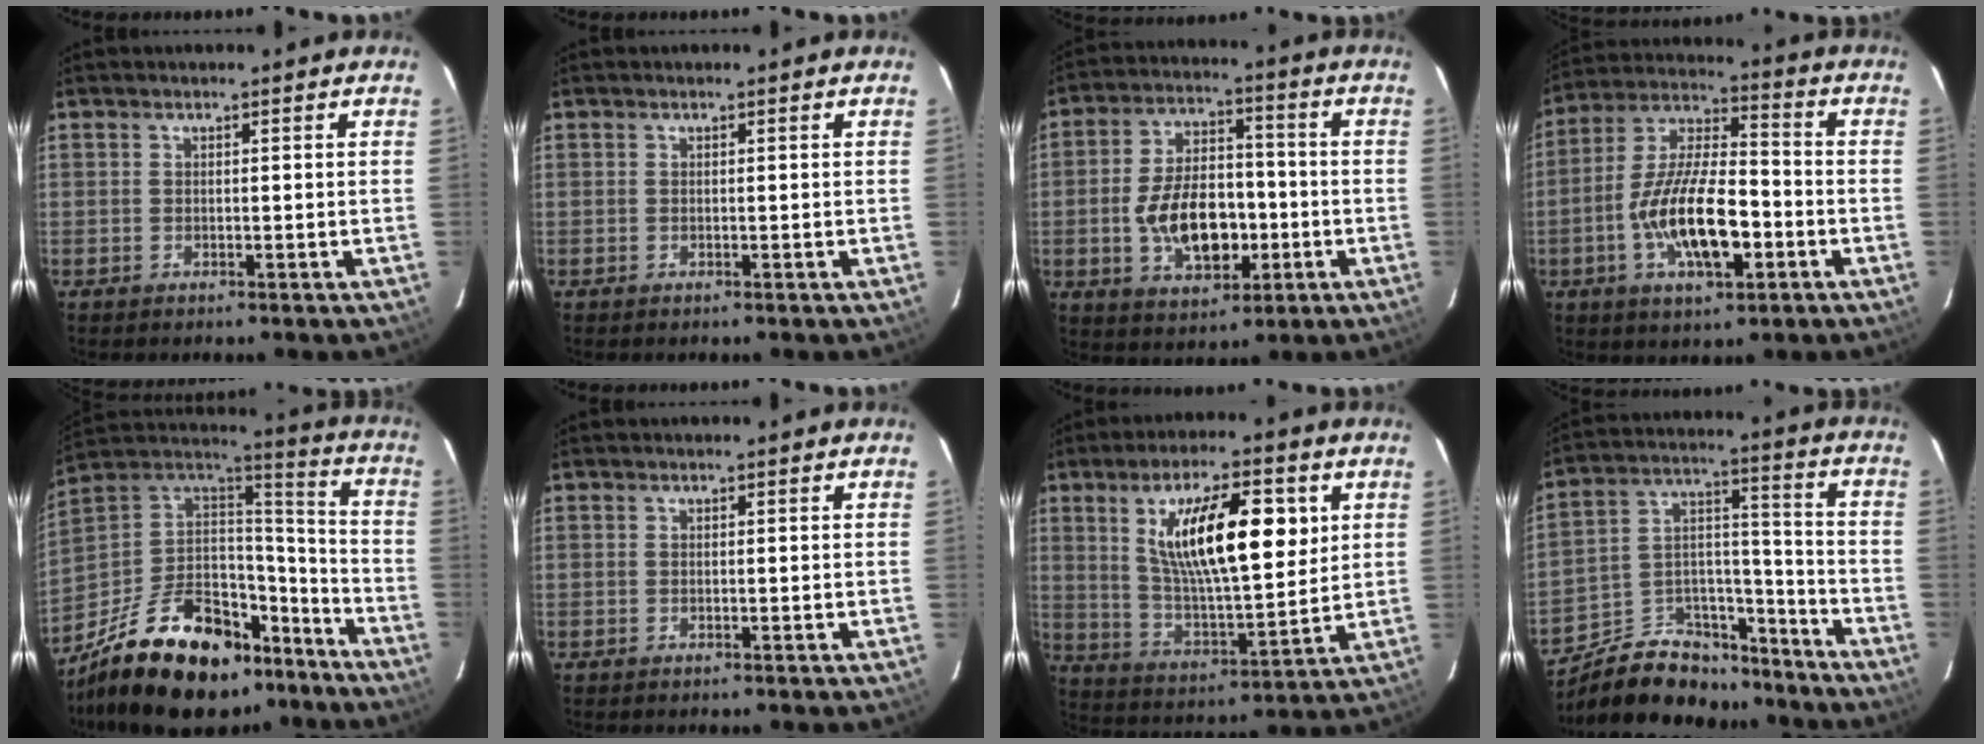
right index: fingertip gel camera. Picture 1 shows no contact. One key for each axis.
{"total": 0.0}
{"total": 14.2, "fx": -3.2, "fy": 8.2, "fz": 11.2, "tx": -0.219, "ty": 0.013, "tz": -0.041}
{"total": 16.0, "fx": -5.0, "fy": 5.9, "fz": 14.0, "tx": -0.275, "ty": 0.002, "tz": -0.089}
{"total": 29.3, "fx": -20.2, "fy": 13.9, "fz": 16.1, "tx": -0.306, "ty": 0.028, "tz": -0.293}
{"total": 0.0}
{"total": 18.1, "fx": 6.1, "fy": 5.7, "fz": 16.1, "tx": -0.276, "ty": 0.004, "tz": 0.111}
{"total": 18.8, "fx": -14.1, "fy": 9.8, "fz": 7.8, "tx": -0.153, "ty": 0.063, "tz": -0.207}